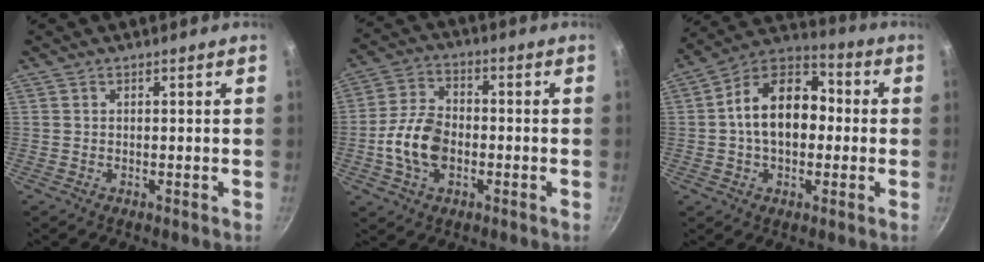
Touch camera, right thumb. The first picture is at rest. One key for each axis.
{"total": 10.6, "fx": -2.4, "fy": 6.9, "fz": 7.7, "tx": -0.136, "ty": 0.025, "tz": -0.051}
{"total": 15.9, "fx": 0.2, "fy": 10.8, "fz": 11.7, "tx": -0.153, "ty": 0.040, "tz": -0.018}